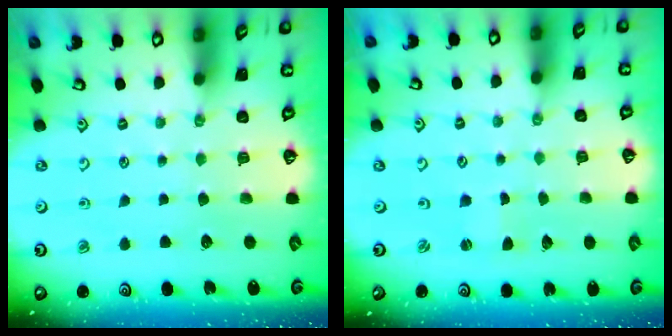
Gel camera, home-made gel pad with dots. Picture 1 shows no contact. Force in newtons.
{"total": 0.0}